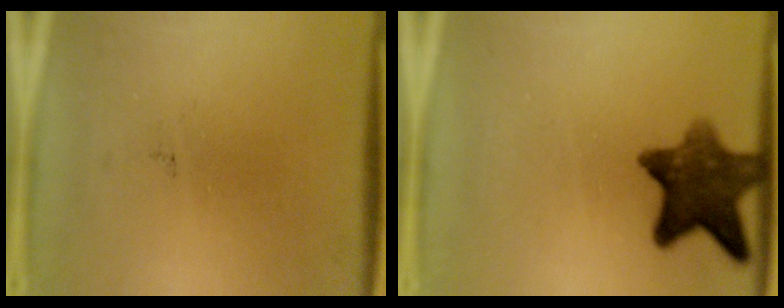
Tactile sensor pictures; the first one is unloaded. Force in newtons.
{"total": 9.9}